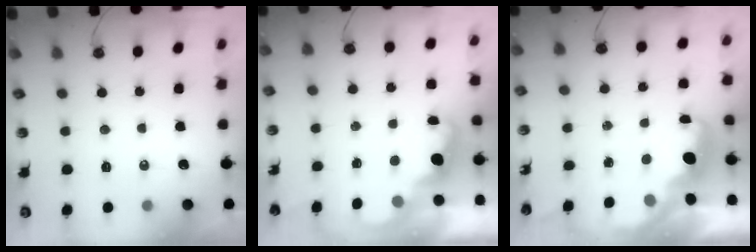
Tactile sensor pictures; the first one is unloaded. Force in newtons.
{"total": 2.4, "press": 2.4, "slide": 0.5}
{"total": 3.1, "press": 3.0, "slide": 0.7}